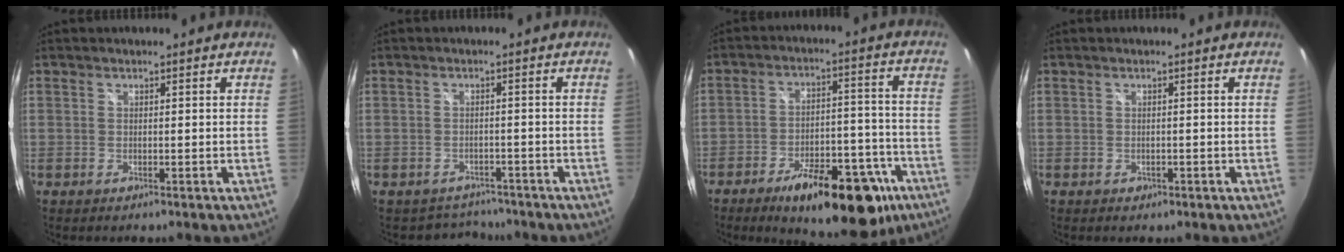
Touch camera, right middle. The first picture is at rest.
{"total": 4.3, "force": [-3.7, 2.2, -0.2], "torque": [-0.005, 0.007, -0.055]}
{"total": 19.8, "force": [-12.2, 7.8, 13.6], "torque": [-0.193, 0.003, -0.158]}
{"total": 0.8, "force": [-0.1, 0.7, 0.3], "torque": [-0.004, -0.002, -0.001]}